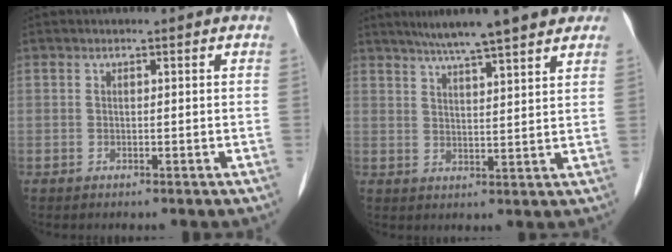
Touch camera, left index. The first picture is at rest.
{"total": 12.6, "force": [10.2, 1.5, 7.3], "torque": [-0.104, 0.028, 0.135]}